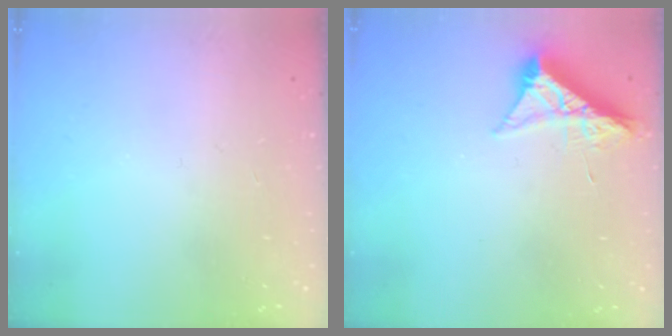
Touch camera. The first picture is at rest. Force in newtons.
{"total": 8.4, "press": 8.4, "slide": 0.4}